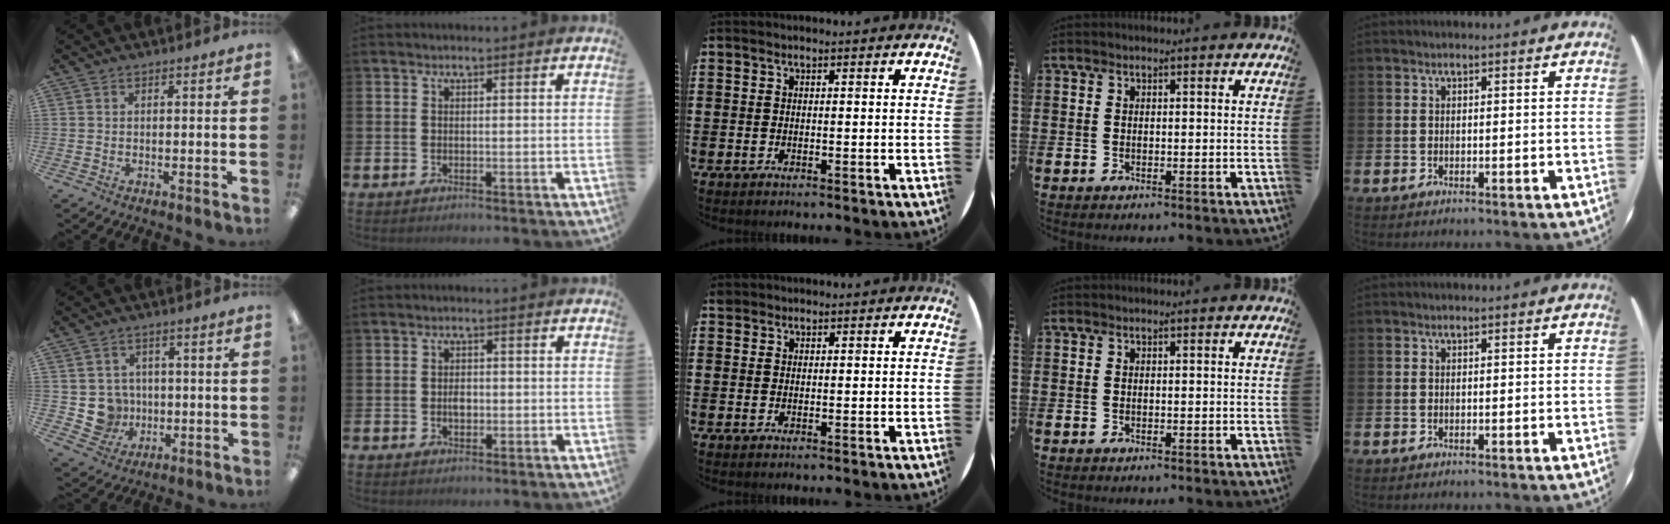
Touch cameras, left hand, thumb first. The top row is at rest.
{"thumb": {"total": 6.9, "force": [-0.2, 6.8, 1.2], "torque": [-0.023, 0.004, 0.006]}, "index": {"total": 2.0, "force": [-0.1, 1.3, 1.5], "torque": [-0.009, -0.003, -0.008]}, "middle": {"total": 0.8, "force": [0.7, 0.3, -0.1], "torque": [0.001, 0.003, 0.014]}}